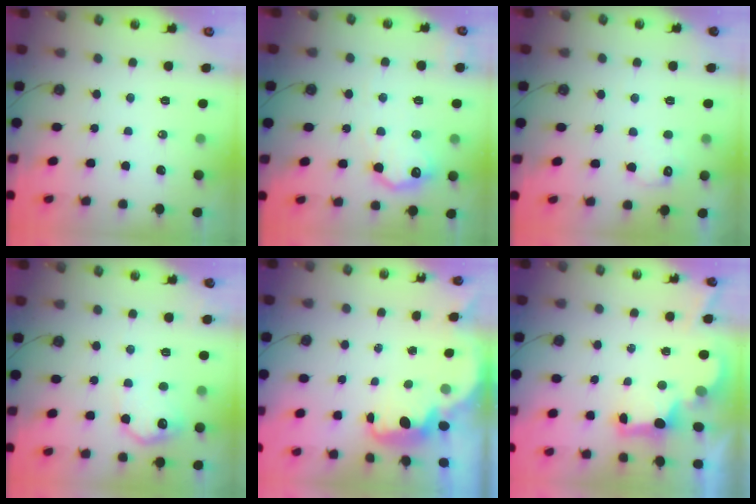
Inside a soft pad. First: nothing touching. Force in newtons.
{"total": 13.6, "press": 13.6, "slide": 0.8}
{"total": 8.6, "press": 8.6, "slide": 0.4}
{"total": 11.2, "press": 11.2, "slide": 0.4}
{"total": 2.5, "press": 2.4, "slide": 0.6}
{"total": 2.9, "press": 2.7, "slide": 0.9}